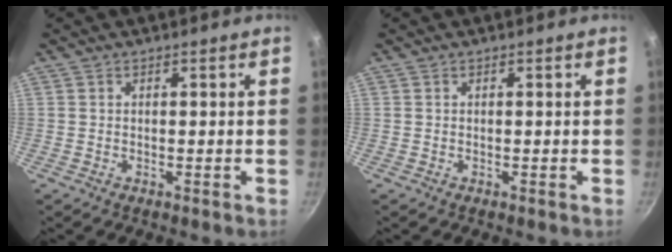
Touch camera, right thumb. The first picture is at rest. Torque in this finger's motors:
{"motor_torque": [-0.03, 0.02, -0.01, -0.02, 0.00]}